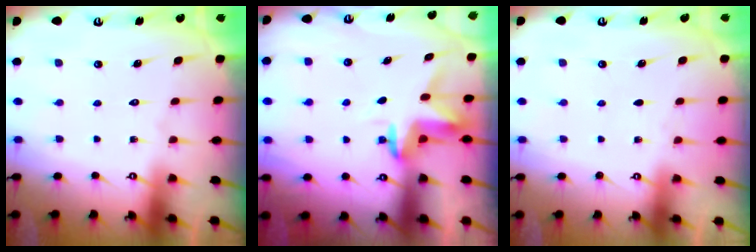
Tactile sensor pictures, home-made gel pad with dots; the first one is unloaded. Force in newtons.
{"total": 3.6, "press": 3.6, "slide": 0.2}
{"total": 3.6, "press": 2.9, "slide": 2.1}